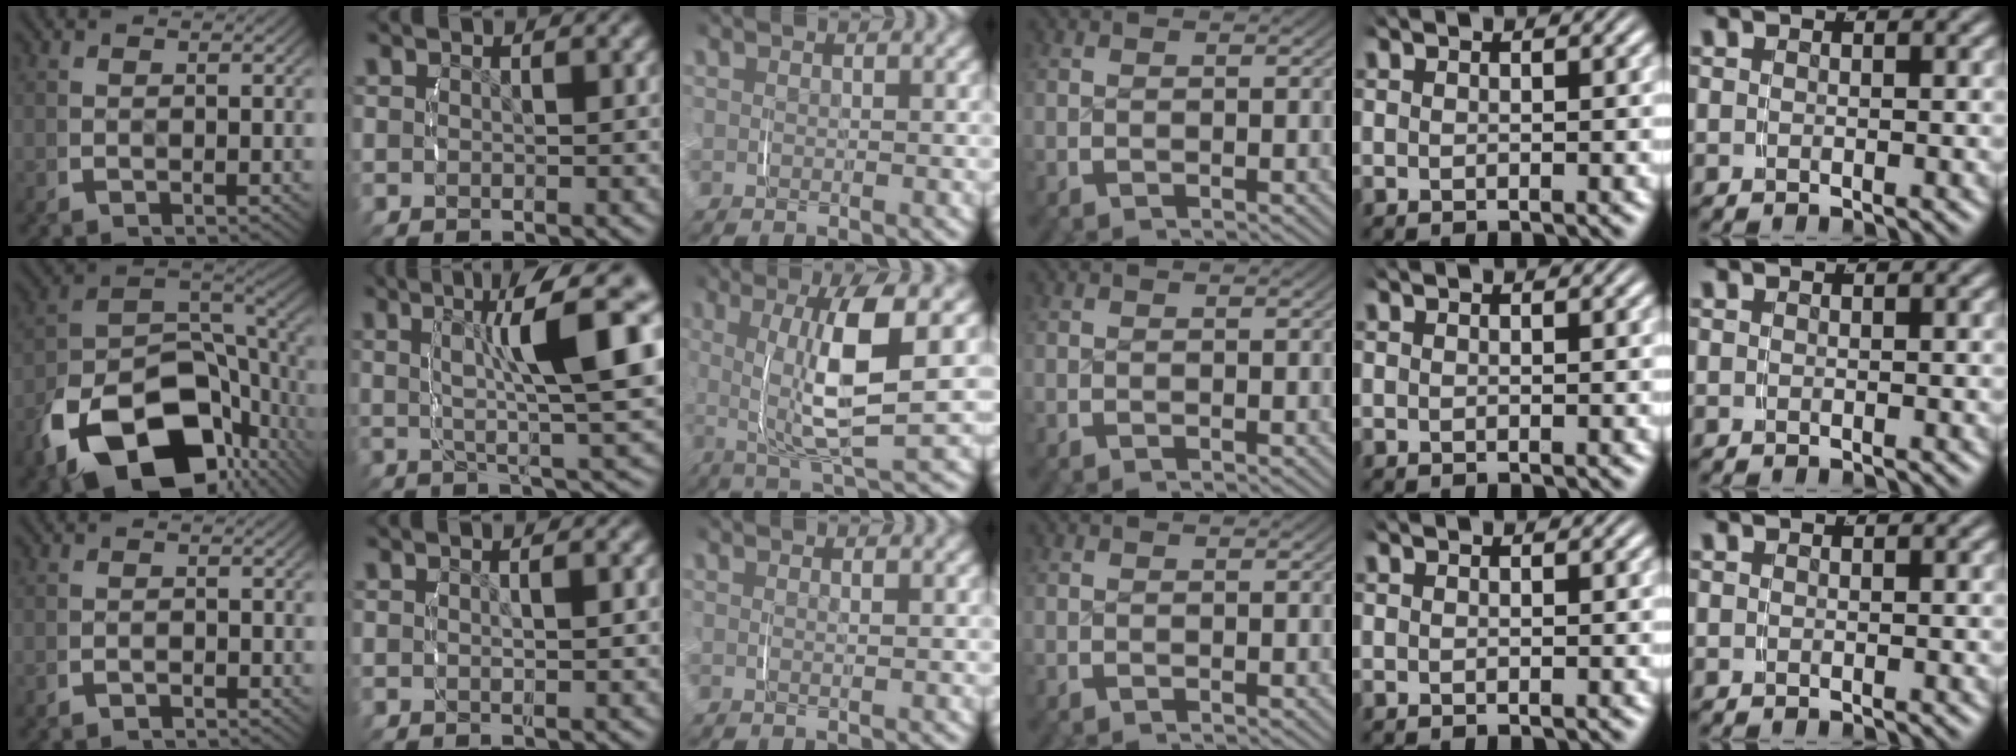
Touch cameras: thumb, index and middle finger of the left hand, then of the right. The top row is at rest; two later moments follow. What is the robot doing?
{"motion": "lift_and_place", "object": "ethernet cable"}